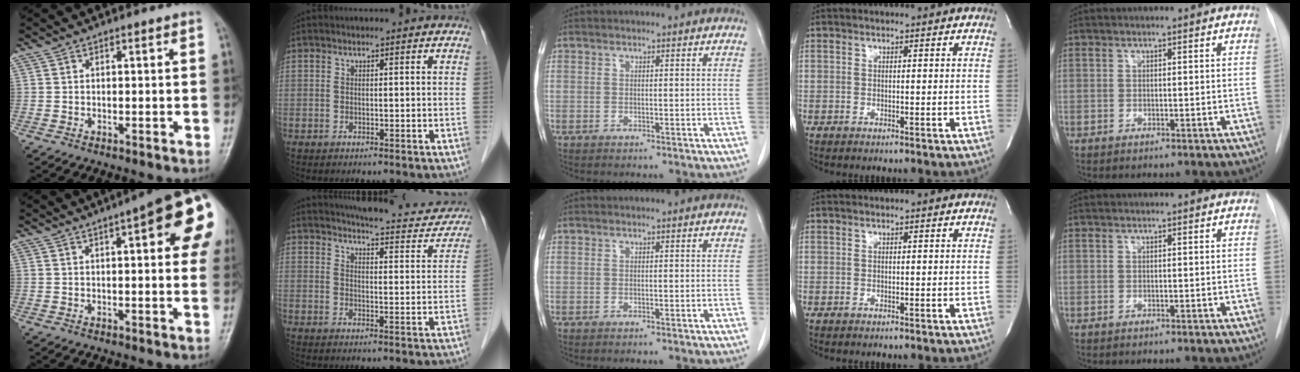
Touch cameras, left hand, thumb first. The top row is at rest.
{"thumb": {"total": 15.8, "force": [5.7, 4.3, 14.1], "torque": [-0.169, 0.003, 0.063]}, "index": {"total": 14.8, "force": [13.7, 3.0, 4.5], "torque": [-0.038, -0.025, 0.150]}}